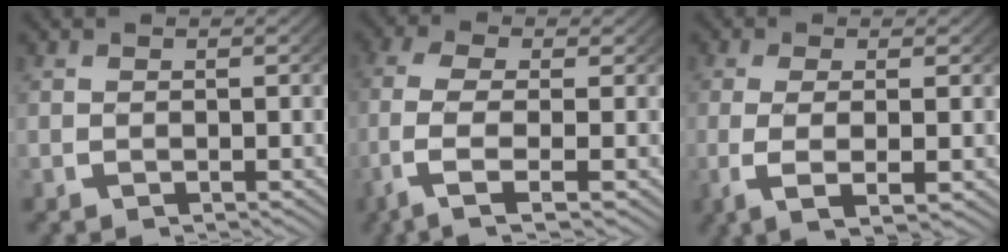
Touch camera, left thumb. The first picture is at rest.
{"total": 8.0, "force": [-1.4, 4.2, 6.7], "torque": [-0.169, -0.024, -0.015]}
{"total": 4.9, "force": [-0.8, 1.5, 4.6], "torque": [-0.099, -0.014, -0.004]}